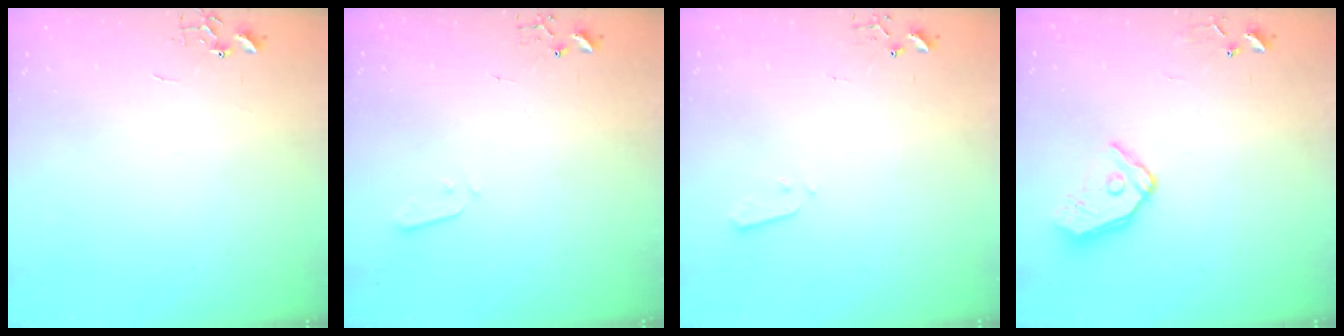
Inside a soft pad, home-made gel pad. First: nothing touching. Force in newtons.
{"total": 2.1, "press": 2.0, "slide": 0.4}
{"total": 3.2, "press": 3.2, "slide": 0.1}
{"total": 12.4, "press": 12.2, "slide": 2.1}